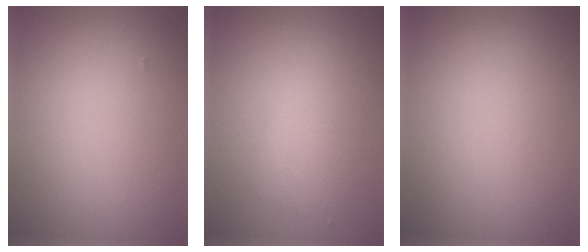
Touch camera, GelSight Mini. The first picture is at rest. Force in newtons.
{"total": 2.6, "press": 2.6, "slide": 0.1}
{"total": 0.0}